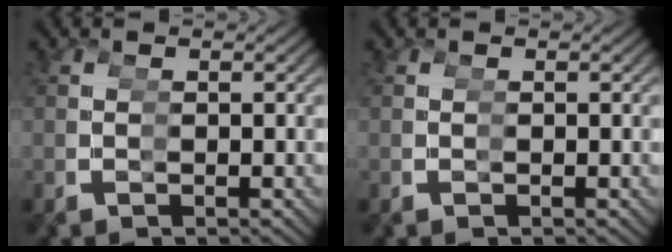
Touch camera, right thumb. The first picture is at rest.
{"total": 0.0}